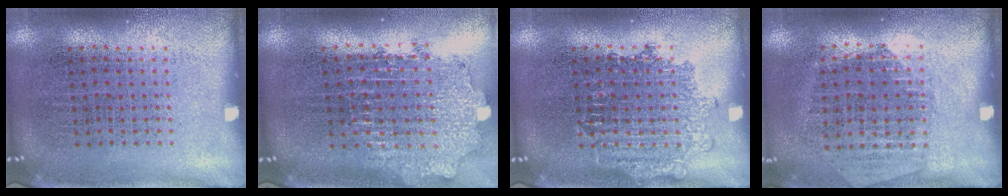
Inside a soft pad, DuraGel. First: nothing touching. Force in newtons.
{"total": 1.9, "press": 1.5, "slide": 1.2}
{"total": 2.0, "press": 1.9, "slide": 0.4}
{"total": 1.3, "press": 1.2, "slide": 0.5}